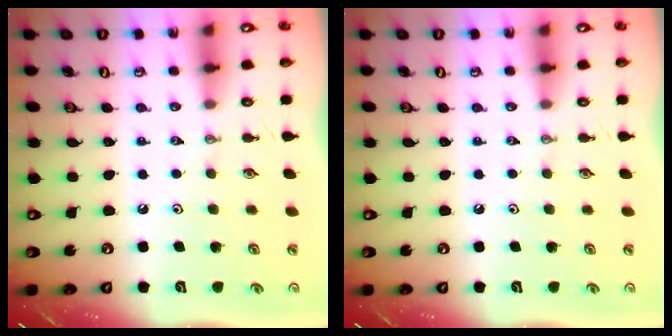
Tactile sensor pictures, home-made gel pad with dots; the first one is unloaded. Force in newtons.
{"total": 0.0}